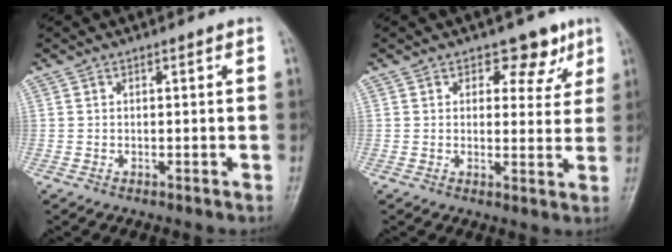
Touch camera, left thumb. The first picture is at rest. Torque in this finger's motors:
{"motor_torque": [-0.15, 0.06, -0.38, -0.14, 0.01]}